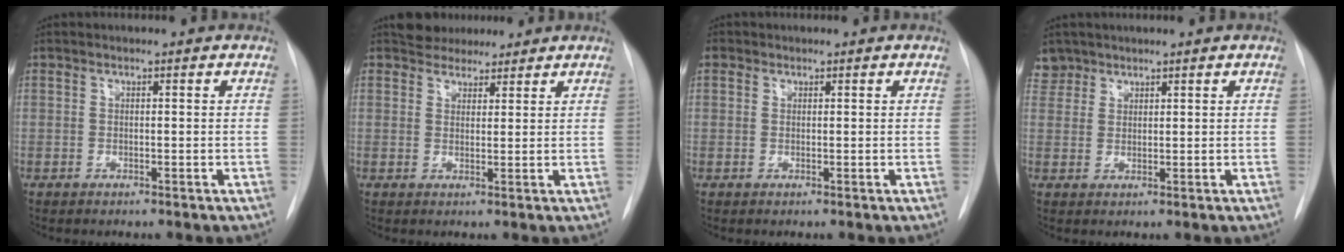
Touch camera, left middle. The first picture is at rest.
{"total": 4.2, "force": [3.7, 1.8, 0.7], "torque": [-0.008, 0.012, 0.059]}
{"total": 1.0, "force": [0.5, 0.9, 0.1], "torque": [0.007, 0.004, 0.004]}
{"total": 2.8, "force": [2.3, 1.5, -0.5], "torque": [0.012, 0.006, 0.044]}